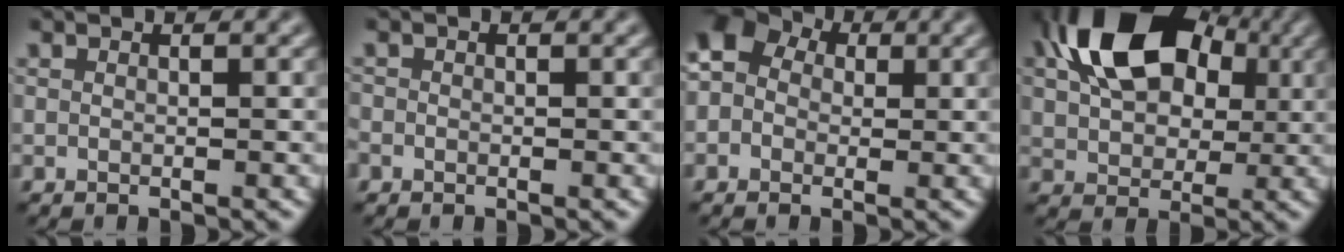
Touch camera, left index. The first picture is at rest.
{"total": 0.8, "force": [-0.4, 0.7, 0.1], "torque": [0.003, -0.004, -0.009]}
{"total": 5.9, "force": [0.9, 5.1, 2.8], "torque": [-0.044, 0.029, -0.026]}
{"total": 12.5, "force": [3.6, 8.4, 8.6], "torque": [-0.158, 0.019, 0.054]}